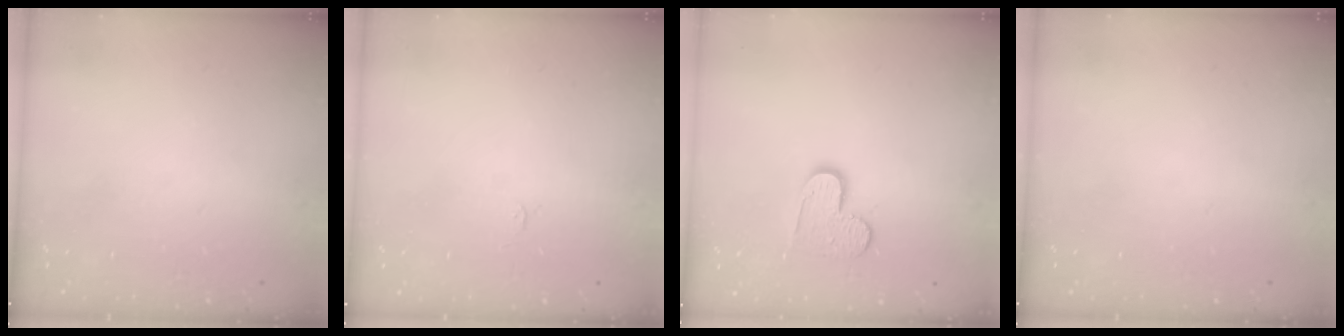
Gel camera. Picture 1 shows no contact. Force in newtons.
{"total": 2.4, "press": 2.4, "slide": 0.3}
{"total": 9.2, "press": 9.2, "slide": 0.6}
{"total": 0.0}